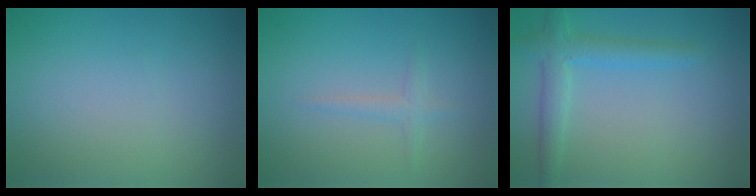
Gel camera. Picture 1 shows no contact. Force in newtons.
{"total": 1.1, "press": 1.1, "slide": 0.1}
{"total": 2.7, "press": 2.7, "slide": 0.1}